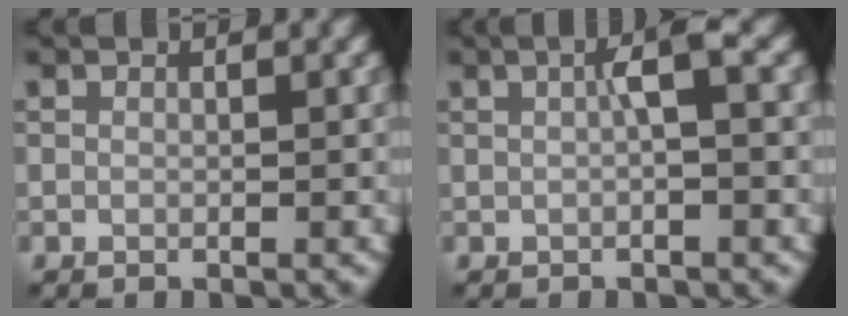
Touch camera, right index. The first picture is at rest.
{"total": 2.1, "force": [0.2, 0.2, 2.1], "torque": [-0.037, 0.011, 0.003]}